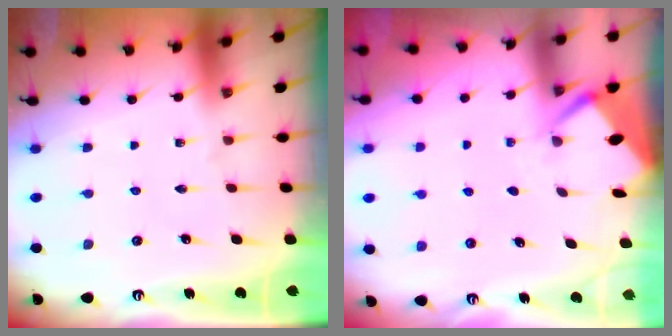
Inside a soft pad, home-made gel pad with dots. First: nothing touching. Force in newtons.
{"total": 2.7, "press": 2.7, "slide": 0.4}